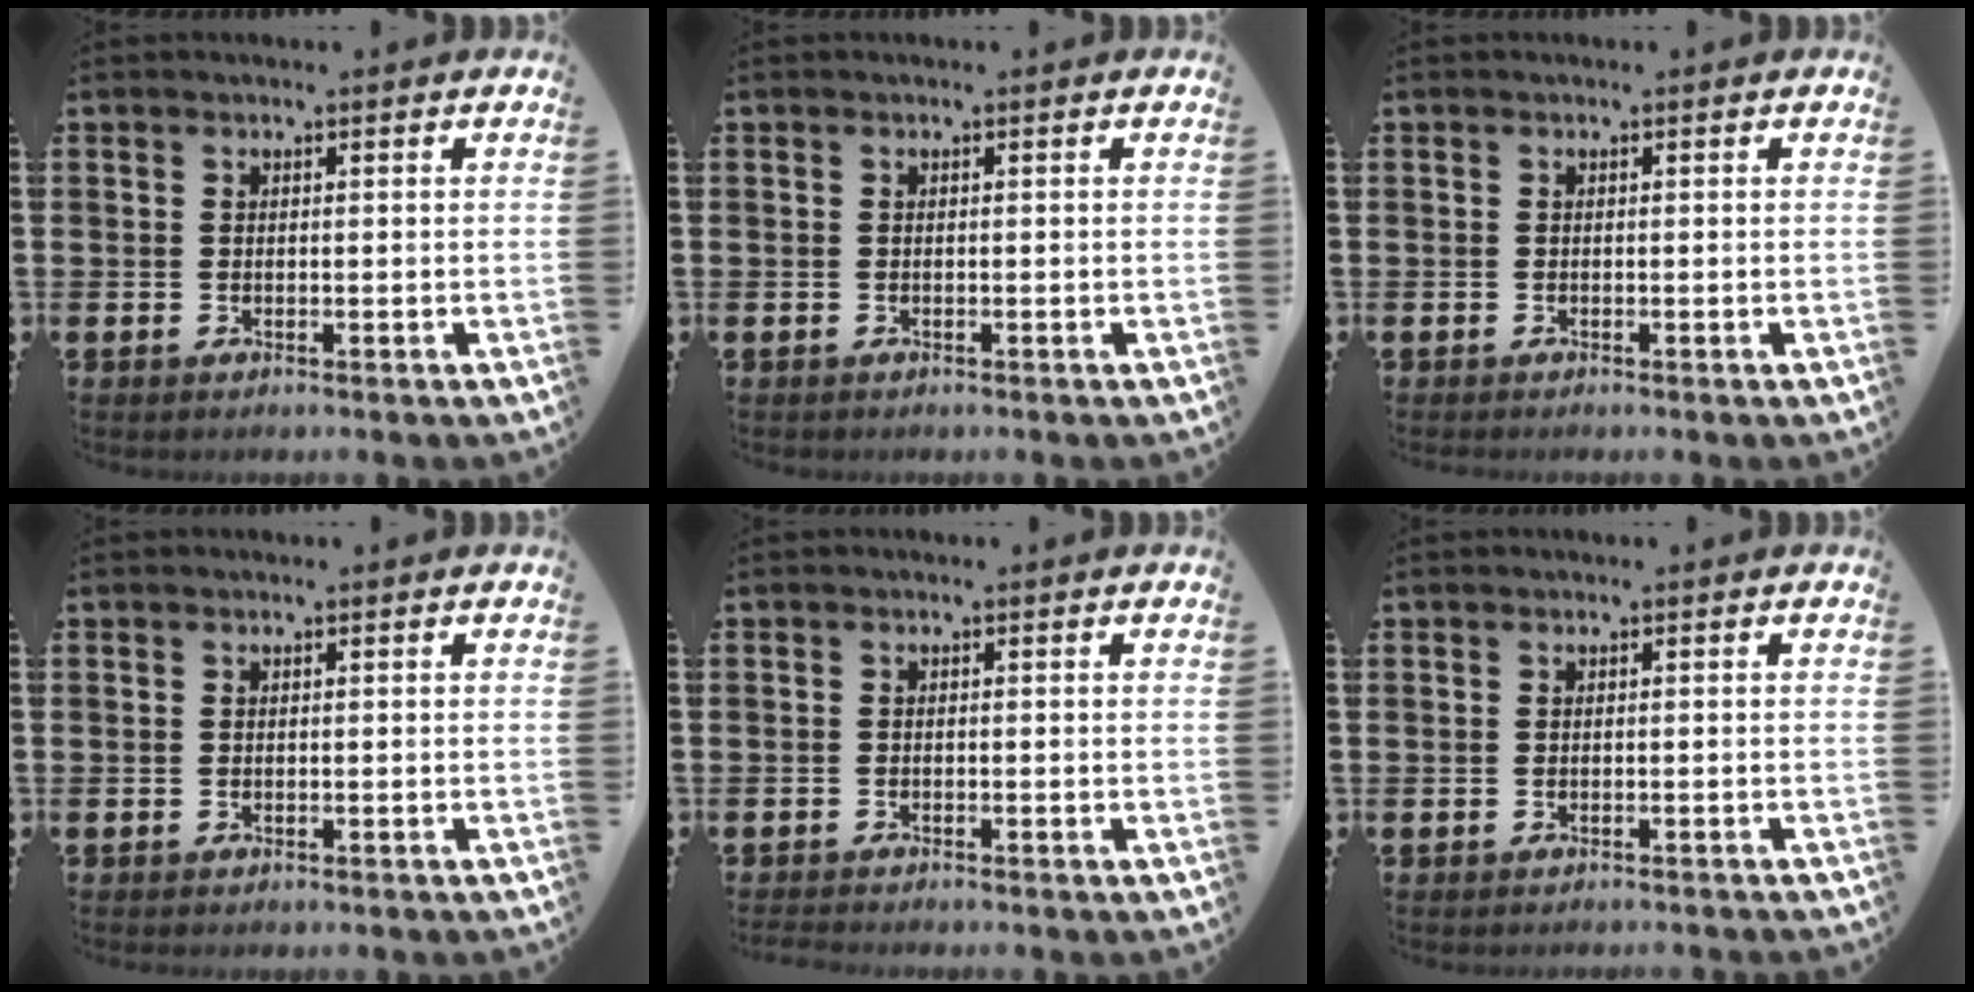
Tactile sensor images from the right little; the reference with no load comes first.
{"total": 0.0}
{"total": 0.0}
{"total": 0.0}
{"total": 0.5, "force": [-0.5, 0.0, 0.1], "torque": [-0.001, -0.002, -0.010]}
{"total": 0.0}